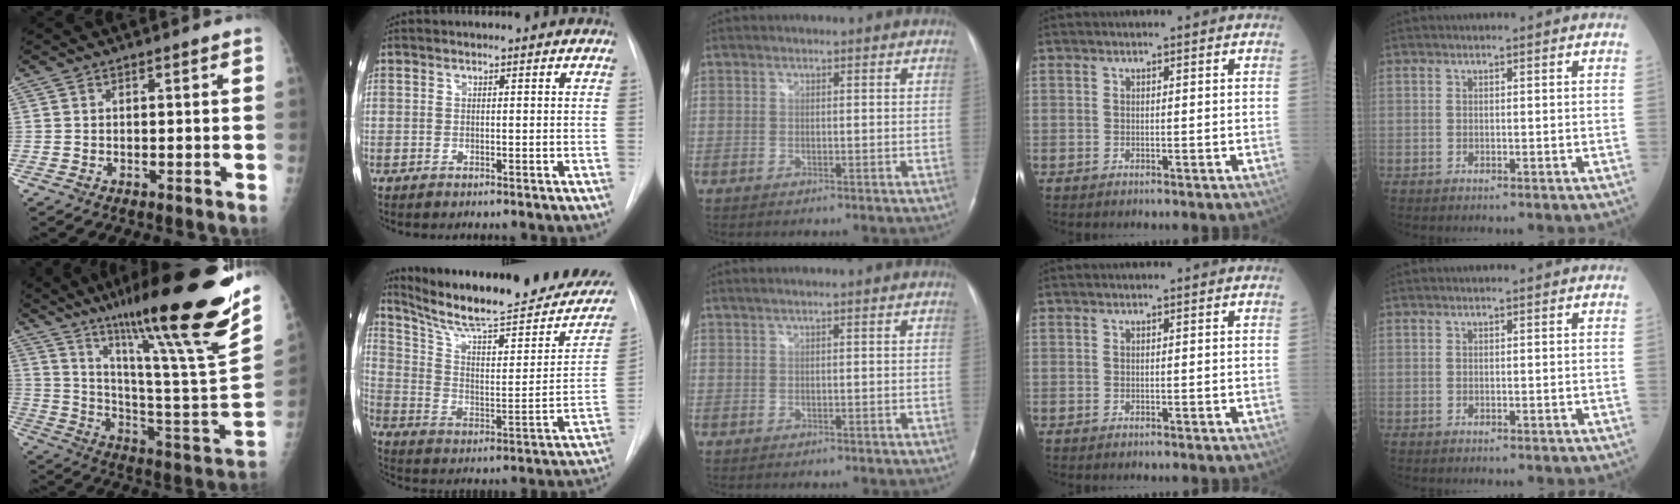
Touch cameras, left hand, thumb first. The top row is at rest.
{"thumb": {"total": 32.8, "force": [22.2, 2.9, 24.0], "torque": [-0.343, -0.097, 0.344]}, "index": {"total": 25.7, "force": [21.7, 4.1, 13.3], "torque": [-0.202, -0.044, 0.303]}, "middle": {"total": 1.1, "force": [0.7, -0.2, 0.9], "torque": [-0.026, 0.013, 0.015]}}